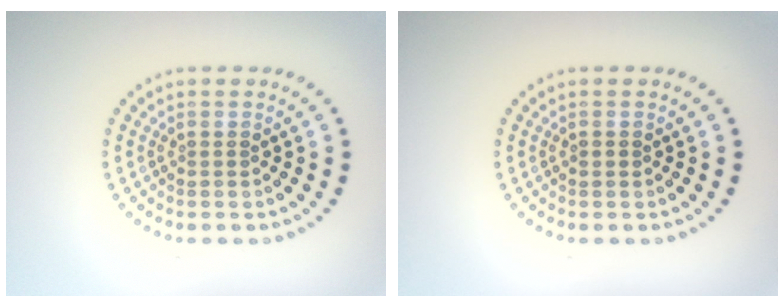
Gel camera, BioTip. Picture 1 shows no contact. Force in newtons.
{"total": 0.6, "press": 0.6, "slide": 0.1}